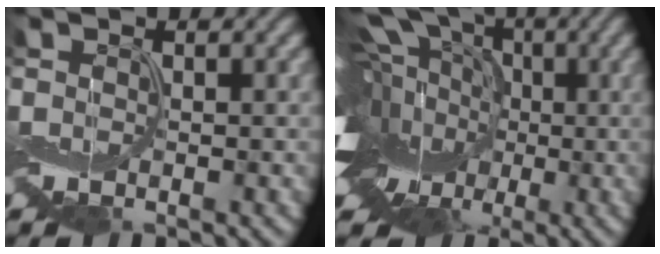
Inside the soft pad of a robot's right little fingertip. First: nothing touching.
{"total": 18.0, "force": [0.3, 13.5, 11.8], "torque": [-0.223, 0.041, -0.046]}